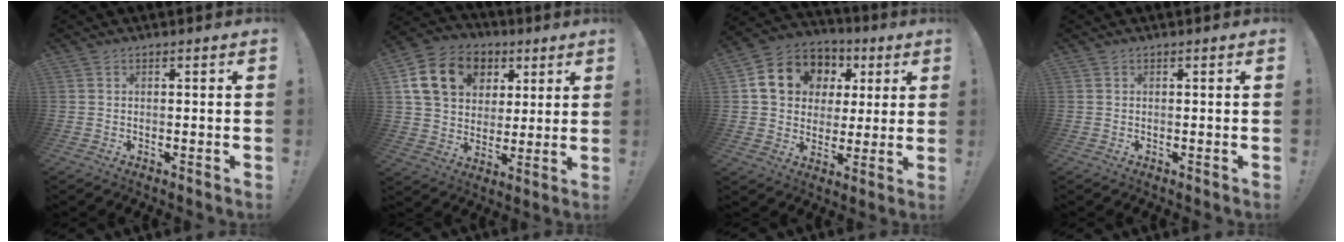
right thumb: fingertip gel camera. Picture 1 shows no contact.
{"total": 18.1, "force": [6.8, 13.9, 9.3], "torque": [-0.137, -0.013, 0.140]}
{"total": 14.1, "force": [4.6, 11.8, 6.2], "torque": [-0.088, -0.010, 0.100]}
{"total": 0.0}